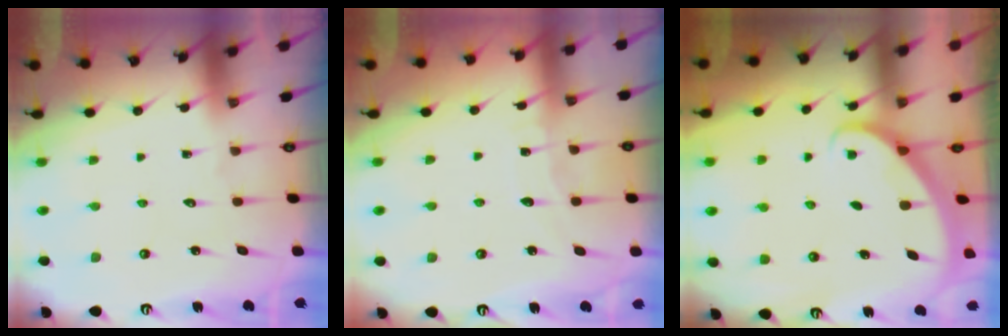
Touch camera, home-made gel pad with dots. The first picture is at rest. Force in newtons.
{"total": 5.6, "press": 5.6, "slide": 0.5}
{"total": 1.9, "press": 1.9, "slide": 0.1}